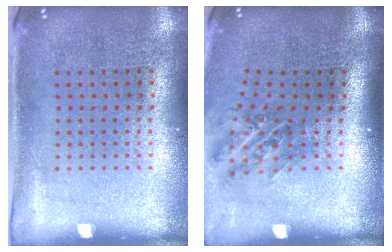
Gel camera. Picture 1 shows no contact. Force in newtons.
{"total": 1.1, "press": 1.0, "slide": 0.6}